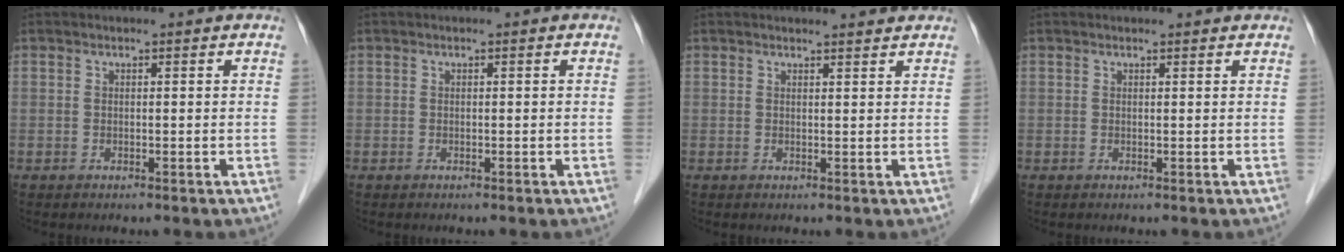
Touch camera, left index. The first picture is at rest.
{"total": 0.0}
{"total": 2.7, "force": [2.7, 0.1, 0.3], "torque": [-0.010, 0.001, 0.030]}
{"total": 2.0, "force": [1.9, 0.4, 0.3], "torque": [-0.013, 0.010, 0.020]}